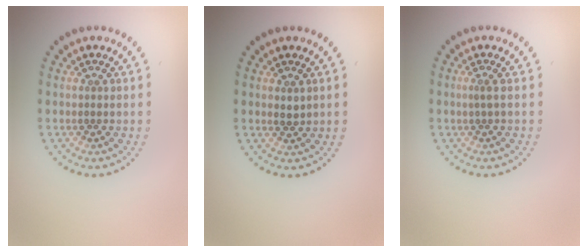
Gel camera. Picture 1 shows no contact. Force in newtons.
{"total": 0.7, "press": 0.7, "slide": 0.3}
{"total": 0.6, "press": 0.2, "slide": 0.6}